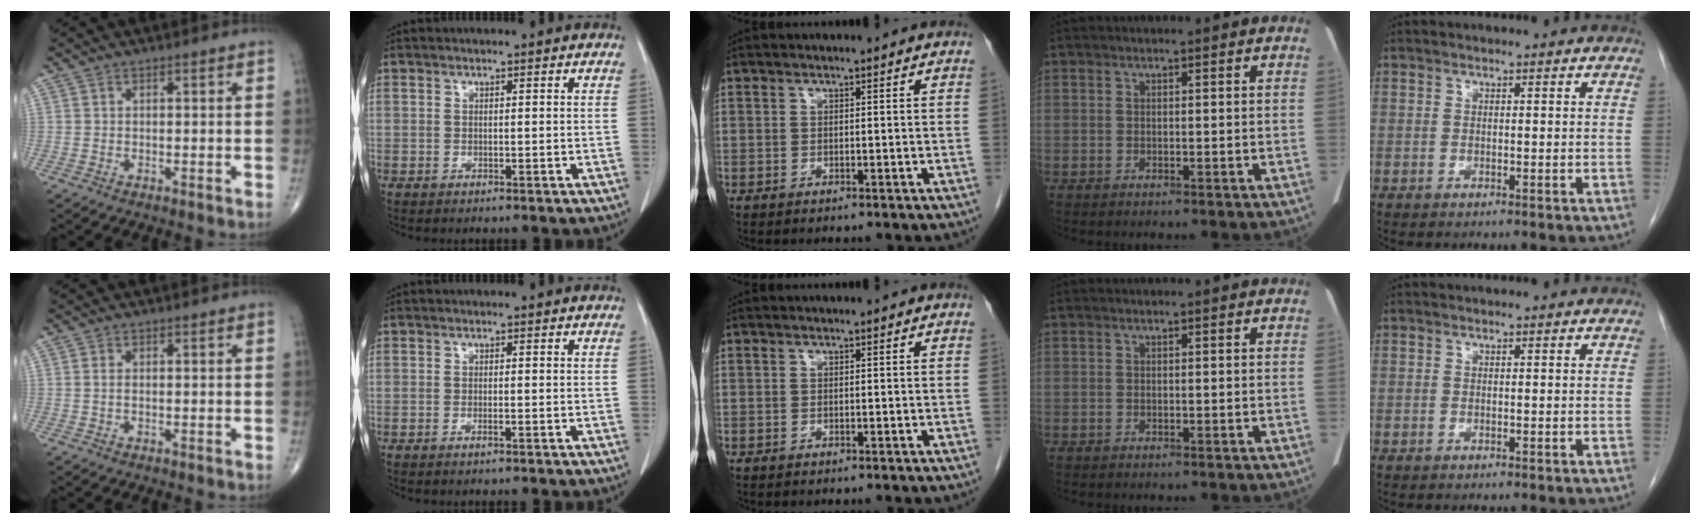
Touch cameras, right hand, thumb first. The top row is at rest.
{"thumb": {"total": 0.7, "force": [0.0, 0.3, 0.7], "torque": [-0.016, 0.000, 0.000]}, "index": {"total": 0.8, "force": [-0.4, 0.0, 0.7], "torque": [-0.016, -0.001, -0.006]}}